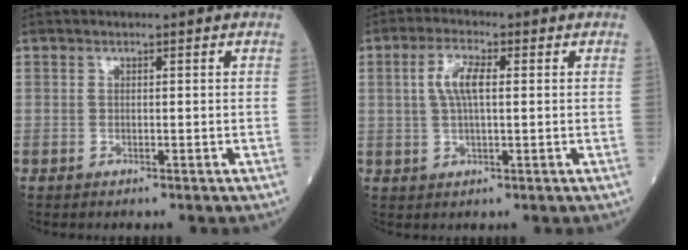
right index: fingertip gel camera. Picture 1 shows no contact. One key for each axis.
{"total": 5.3, "fx": 1.0, "fy": 1.5, "fz": 5.0, "tx": -0.106, "ty": 0.011, "tz": 0.020}